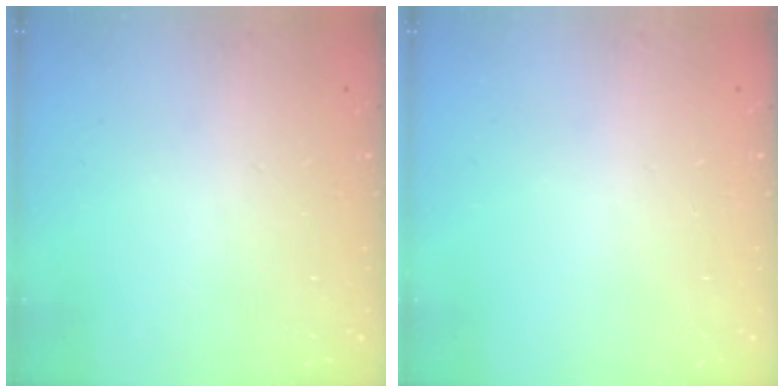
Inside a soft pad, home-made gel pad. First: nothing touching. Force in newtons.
{"total": 0.0}